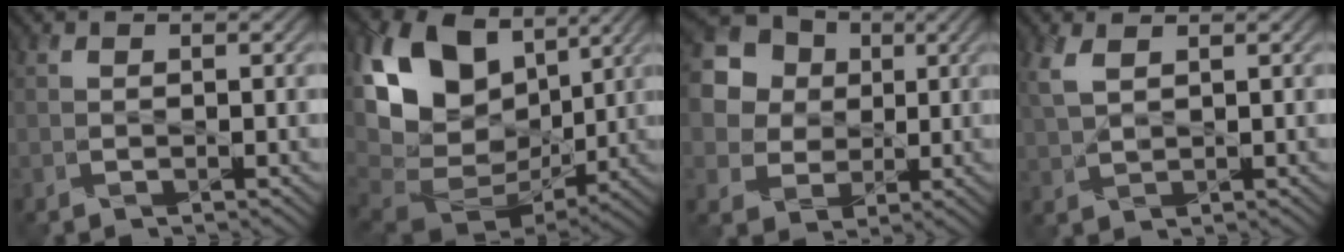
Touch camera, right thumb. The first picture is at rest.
{"total": 16.7, "force": [5.1, 11.1, 11.3], "torque": [-0.263, 0.004, 0.107]}
{"total": 19.6, "force": [6.4, 17.0, 7.4], "torque": [-0.265, 0.024, 0.113]}
{"total": 3.5, "force": [1.8, 1.6, 2.6], "torque": [-0.077, 0.008, 0.043]}